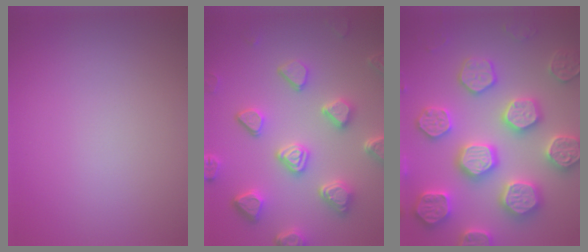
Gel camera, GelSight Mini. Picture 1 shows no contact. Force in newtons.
{"total": 6.3, "press": 5.2, "slide": 3.5}
{"total": 7.9, "press": 7.7, "slide": 1.6}